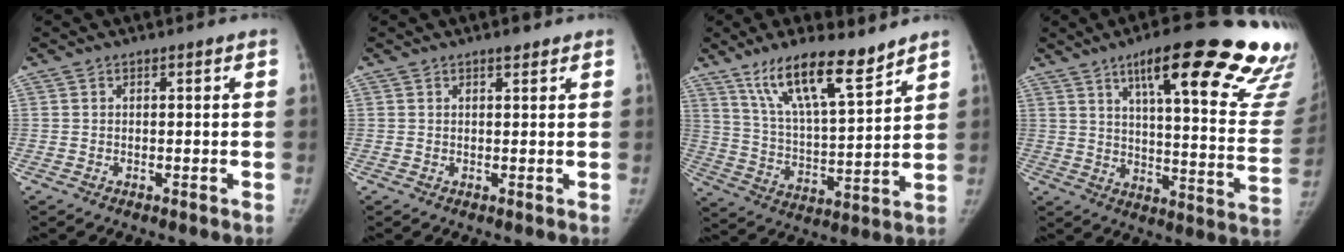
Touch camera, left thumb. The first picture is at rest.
{"total": 1.5, "force": [1.2, 0.5, 0.8], "torque": [-0.011, -0.006, 0.018]}
{"total": 15.5, "force": [10.9, 3.8, 10.3], "torque": [-0.159, -0.061, 0.206]}
{"total": 30.8, "force": [21.0, 5.7, 21.9], "torque": [-0.226, -0.102, 0.275]}